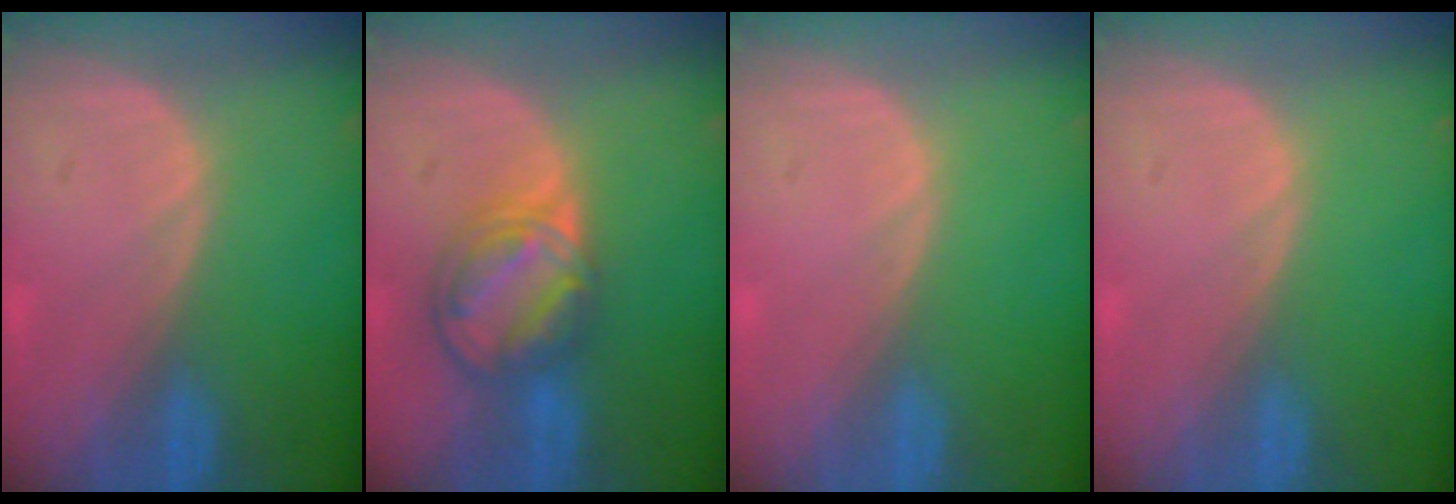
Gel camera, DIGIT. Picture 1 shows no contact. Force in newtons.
{"total": 8.2, "press": 7.0, "slide": 4.4}
{"total": 0.0}
{"total": 0.0}